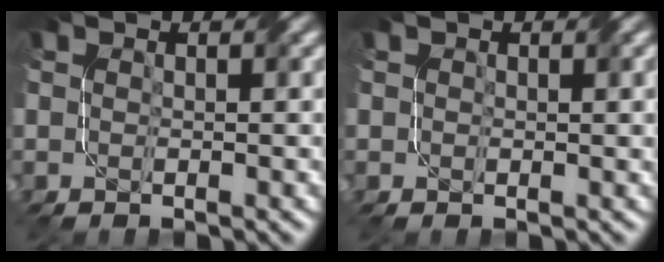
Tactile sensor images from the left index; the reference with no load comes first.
{"total": 1.2, "force": [0.5, 0.7, 0.7], "torque": [-0.009, 0.000, 0.011]}